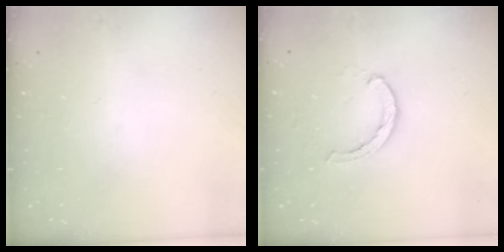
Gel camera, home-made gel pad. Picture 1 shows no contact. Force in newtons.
{"total": 2.3, "press": 2.3, "slide": 0.2}